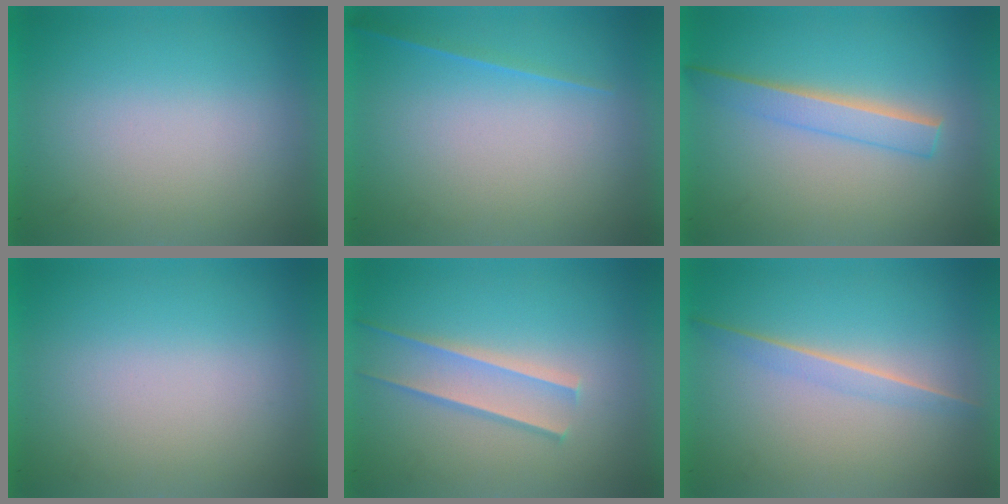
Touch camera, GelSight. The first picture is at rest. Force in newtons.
{"total": 1.1}
{"total": 2.2}
{"total": 0.0}
{"total": 1.6}
{"total": 1.3}